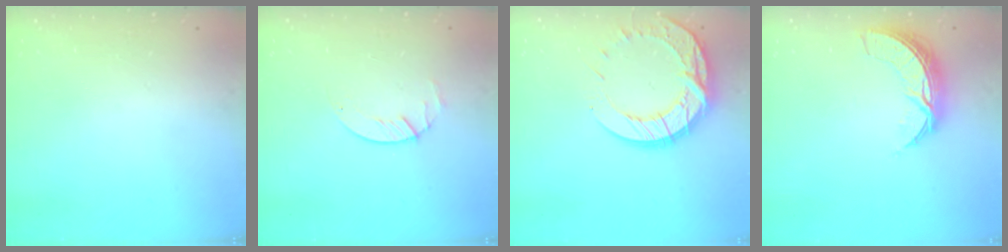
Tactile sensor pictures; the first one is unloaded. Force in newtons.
{"total": 1.4, "press": 1.4, "slide": 0.2}
{"total": 15.6, "press": 15.6, "slide": 1.2}
{"total": 8.2, "press": 8.1, "slide": 0.6}